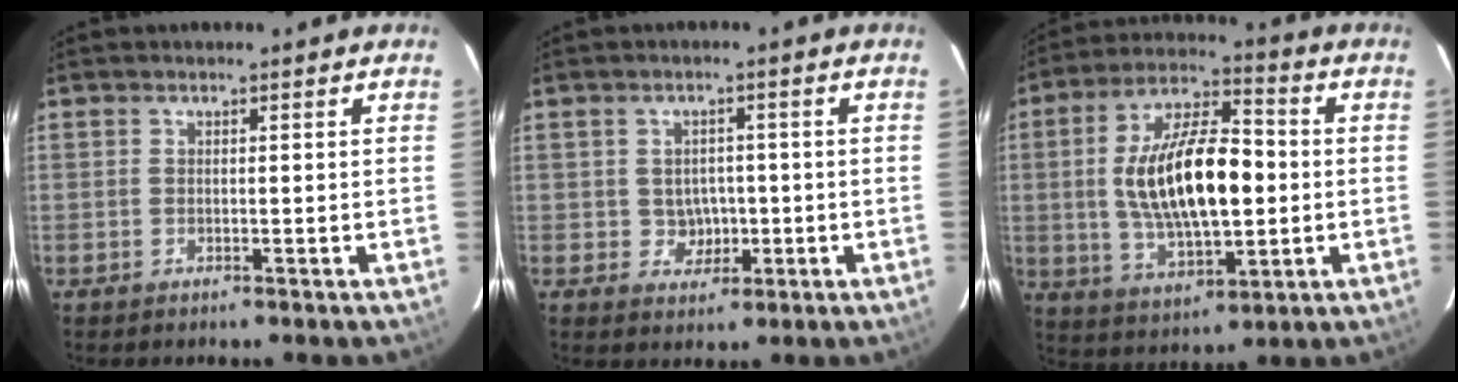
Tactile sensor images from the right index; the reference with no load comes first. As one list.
[{"total": 3.9, "force": [-0.4, 3.7, 1.0], "torque": [-0.020, 0.011, 0.007]}, {"total": 18.6, "force": [-0.1, 8.1, 16.8], "torque": [-0.309, 0.009, 0.006]}]